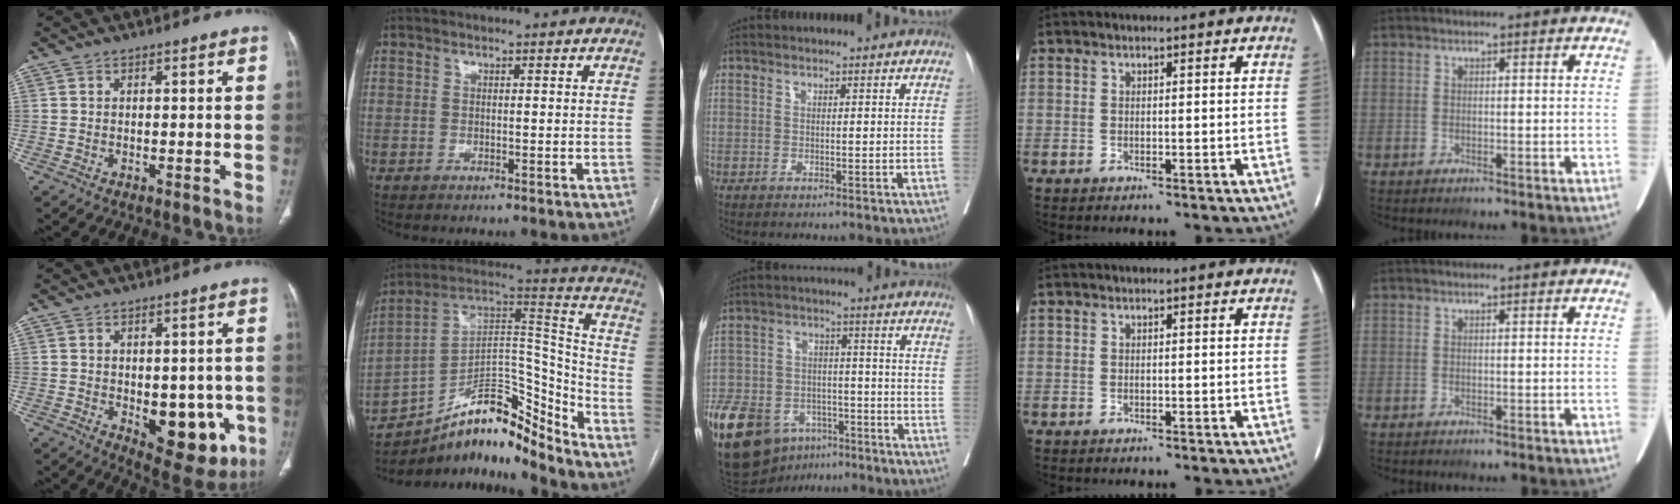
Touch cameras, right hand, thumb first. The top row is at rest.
{"thumb": {"total": 13.0, "force": [-3.2, 7.4, 10.2], "torque": [-0.085, -0.004, -0.023]}, "index": {"total": 16.4, "force": [-12.5, 5.1, 9.3], "torque": [-0.143, 0.068, -0.208]}, "middle": {"total": 19.8, "force": [-11.5, 12.0, 10.7], "torque": [-0.259, -0.001, -0.191]}}